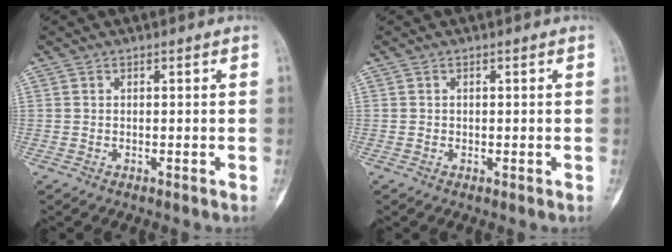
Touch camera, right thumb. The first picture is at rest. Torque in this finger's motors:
{"motor_torque": [1.13, 1.16, 0.42, -0.37, 0.00]}